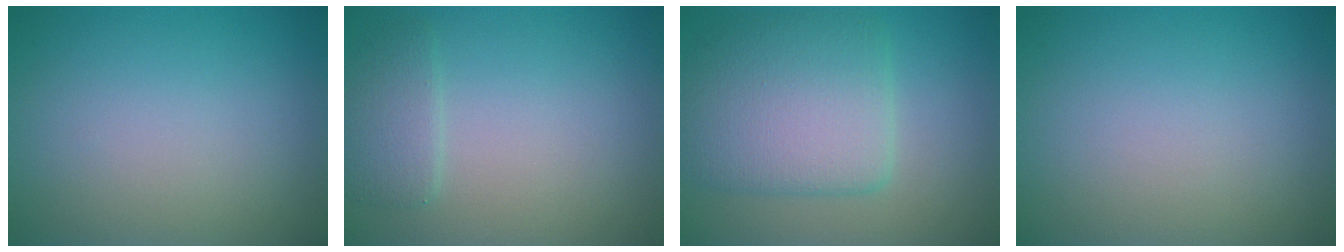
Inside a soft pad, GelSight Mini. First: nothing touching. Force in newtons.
{"total": 2.0, "press": 2.0, "slide": 0.1}
{"total": 6.6, "press": 6.6, "slide": 0.3}
{"total": 0.0}